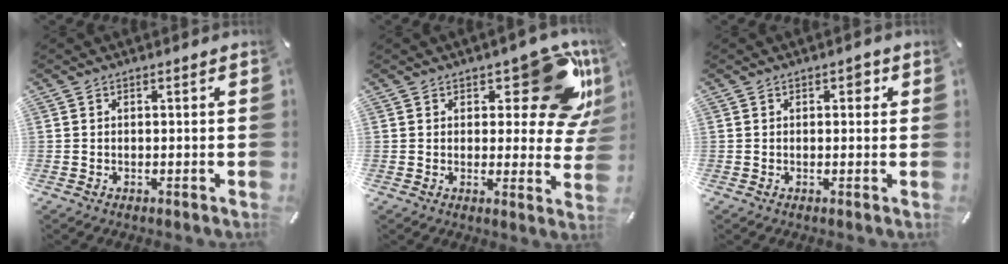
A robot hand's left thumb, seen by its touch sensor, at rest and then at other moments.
{"total": 16.7, "force": [9.2, 7.2, 11.9], "torque": [-0.128, -0.066, 0.152]}
{"total": 2.0, "force": [0.6, 1.3, 1.5], "torque": [-0.006, -0.001, 0.002]}